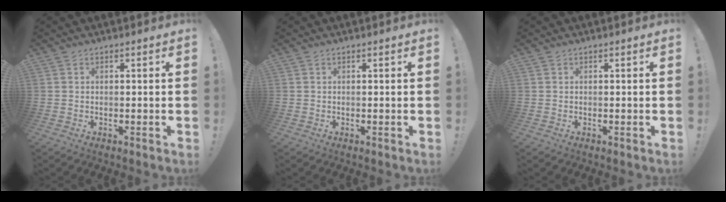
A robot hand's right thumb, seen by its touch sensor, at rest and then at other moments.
{"total": 0.0}
{"total": 0.0}